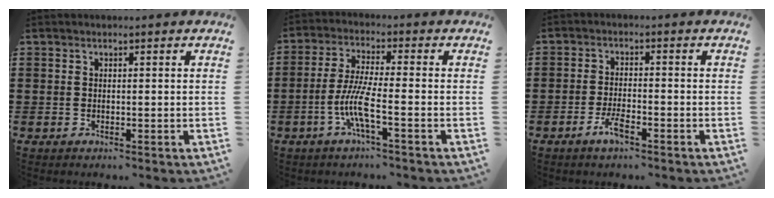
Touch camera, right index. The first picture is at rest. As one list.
[{"total": 7.1, "force": [-2.8, 0.8, 6.5], "torque": [-0.152, -0.015, -0.063]}, {"total": 3.6, "force": [-2.2, 1.0, 2.6], "torque": [-0.064, -0.003, -0.046]}]